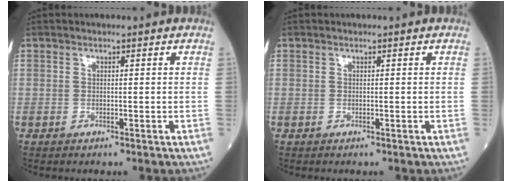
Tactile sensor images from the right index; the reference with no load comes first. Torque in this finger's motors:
{"motor_torque": [0.11, 0.02, -0.03, -0.01]}